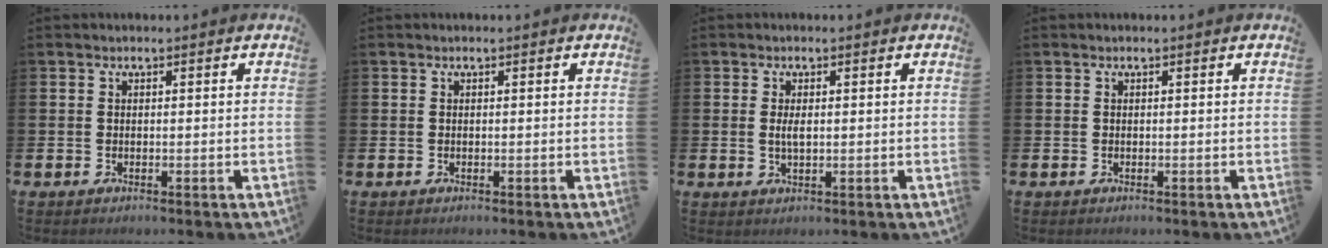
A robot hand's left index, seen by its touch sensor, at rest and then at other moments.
{"total": 0.0}
{"total": 1.9, "force": [0.1, 0.7, 1.7], "torque": [-0.034, 0.003, -0.001]}
{"total": 0.0}